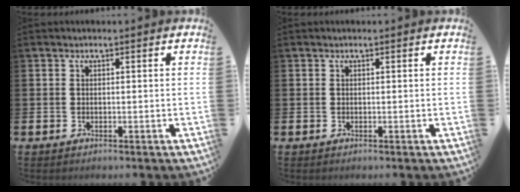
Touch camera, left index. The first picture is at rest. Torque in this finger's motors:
{"motor_torque": [-0.26, 0.13, -0.16, 0.00]}